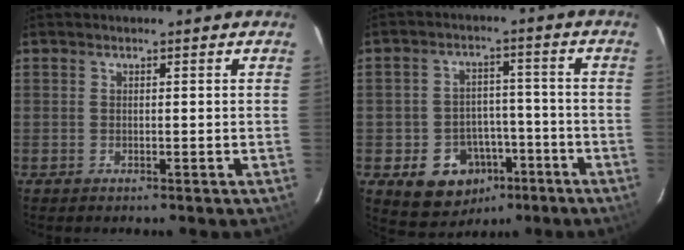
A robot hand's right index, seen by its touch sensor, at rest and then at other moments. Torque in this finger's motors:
{"motor_torque": [0.00, -0.06, -0.70, -0.21]}